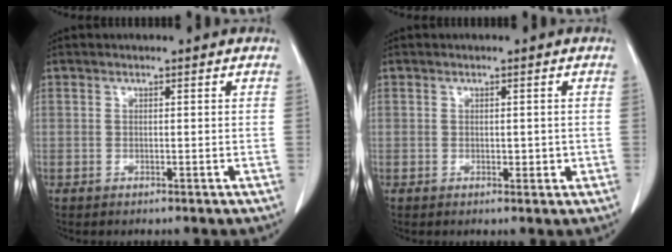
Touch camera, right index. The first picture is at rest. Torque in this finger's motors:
{"motor_torque": [-0.11, 0.06, -0.03, 0.01]}